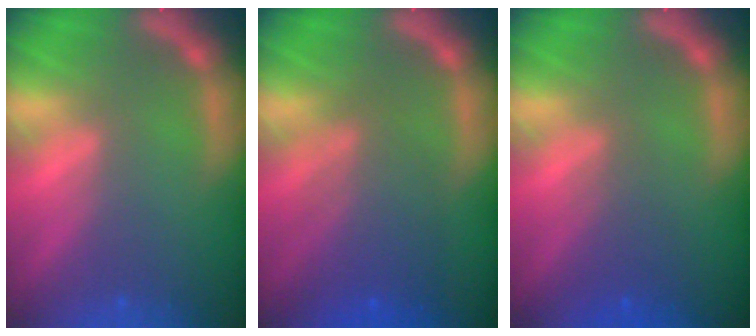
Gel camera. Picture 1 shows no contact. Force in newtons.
{"total": 5.5}
{"total": 2.5}